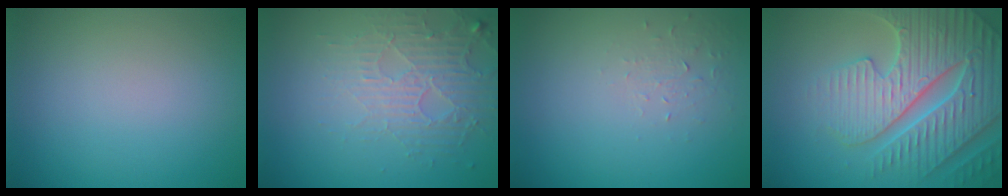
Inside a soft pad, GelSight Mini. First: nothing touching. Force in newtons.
{"total": 4.0, "press": 2.9, "slide": 2.8}
{"total": 1.0, "press": 0.4, "slide": 0.9}
{"total": 7.6, "press": 7.4, "slide": 1.8}